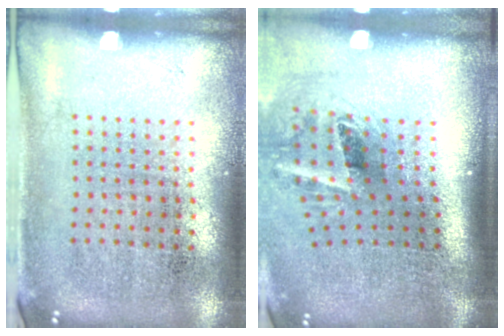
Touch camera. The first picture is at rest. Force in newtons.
{"total": 2.2, "press": 1.3, "slide": 1.7}